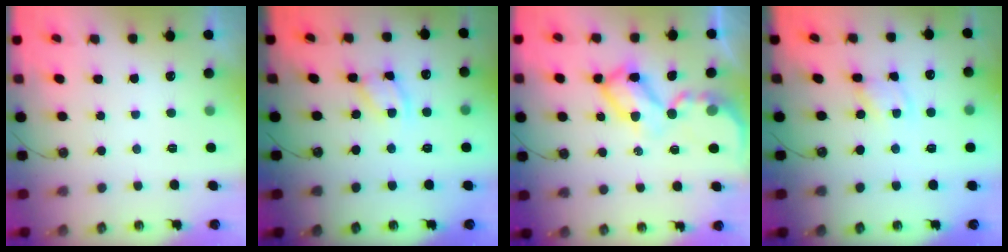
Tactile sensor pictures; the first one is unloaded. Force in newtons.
{"total": 8.2, "press": 8.2, "slide": 0.7}
{"total": 11.0, "press": 10.9, "slide": 1.0}
{"total": 1.8, "press": 1.8, "slide": 0.2}